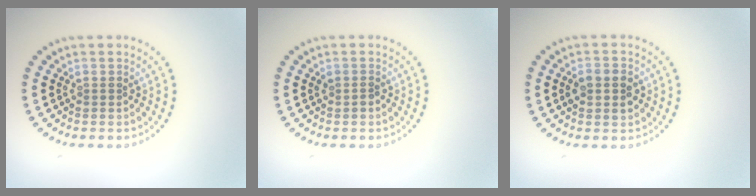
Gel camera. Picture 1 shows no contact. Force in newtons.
{"total": 0.7, "press": 0.7, "slide": 0.2}
{"total": 2.9, "press": 2.9, "slide": 0.0}